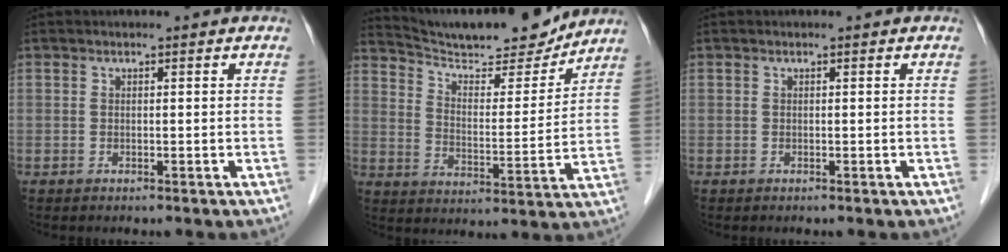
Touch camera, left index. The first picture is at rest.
{"total": 16.8, "force": [15.7, 2.5, 5.5], "torque": [-0.091, -0.011, 0.240]}
{"total": 0.0}